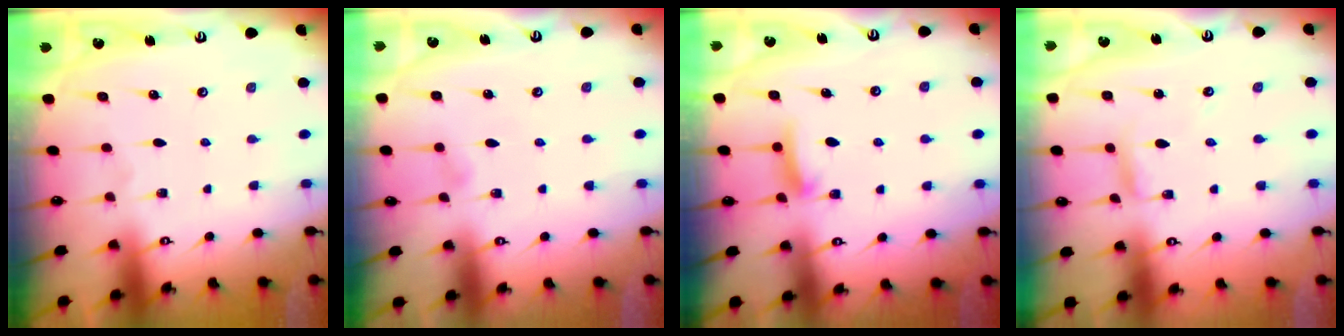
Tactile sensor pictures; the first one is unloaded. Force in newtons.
{"total": 3.6, "press": 3.6, "slide": 0.5}
{"total": 6.8, "press": 6.7, "slide": 0.8}
{"total": 2.9, "press": 2.9, "slide": 0.2}